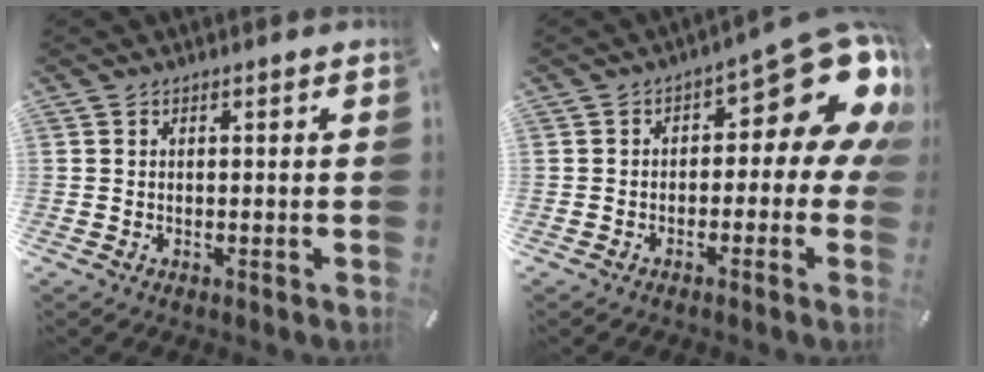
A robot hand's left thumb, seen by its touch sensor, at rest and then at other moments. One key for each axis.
{"total": 14.9, "fx": 6.2, "fy": 6.6, "fz": 11.8, "tx": -0.143, "ty": -0.048, "tz": 0.098}